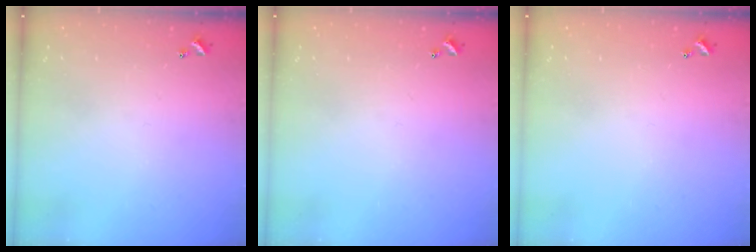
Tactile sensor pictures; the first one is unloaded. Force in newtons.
{"total": 0.0}
{"total": 0.0}